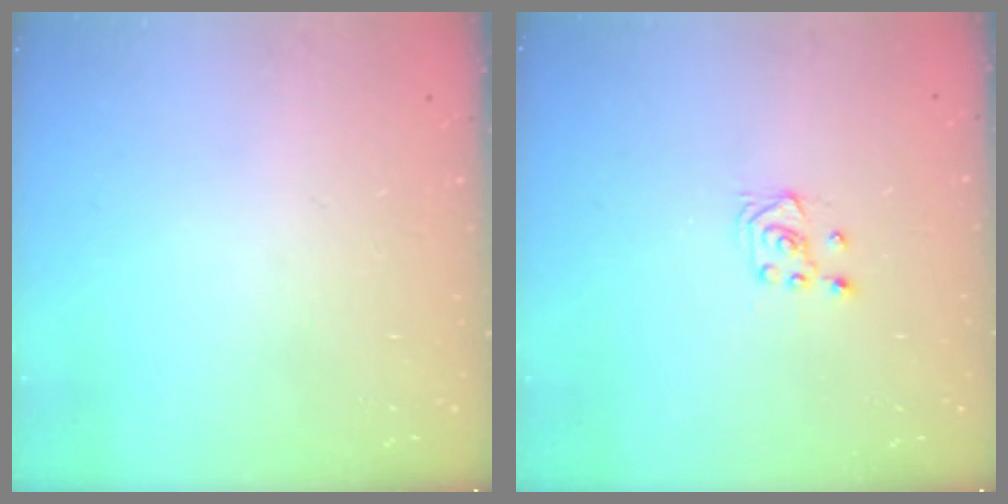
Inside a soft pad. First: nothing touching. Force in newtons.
{"total": 3.5, "press": 3.4, "slide": 0.8}